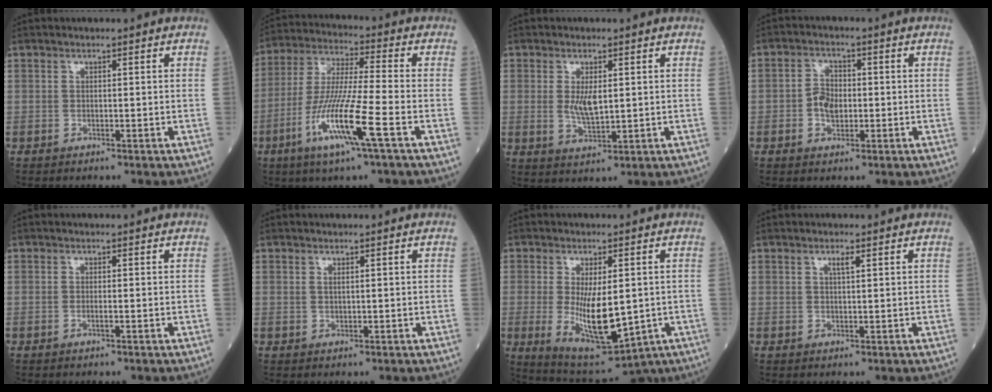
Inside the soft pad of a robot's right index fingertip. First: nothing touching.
{"total": 13.3, "force": [-5.4, -0.7, 12.2], "torque": [-0.252, -0.020, -0.107]}
{"total": 4.2, "force": [0.6, 0.9, 4.1], "torque": [-0.082, -0.008, 0.015]}
{"total": 3.5, "force": [-0.6, 2.1, 2.8], "torque": [-0.057, 0.005, -0.014]}
{"total": 0.9, "force": [-0.3, -0.5, 0.7], "torque": [-0.017, -0.001, -0.006]}
{"total": 0.7, "force": [0.3, -0.3, 0.6], "torque": [-0.016, -0.001, 0.006]}
{"total": 12.7, "force": [-2.3, 4.1, 11.8], "torque": [-0.207, -0.026, -0.020]}
{"total": 1.3, "force": [0.7, 0.1, 1.1], "torque": [-0.024, -0.002, 0.011]}